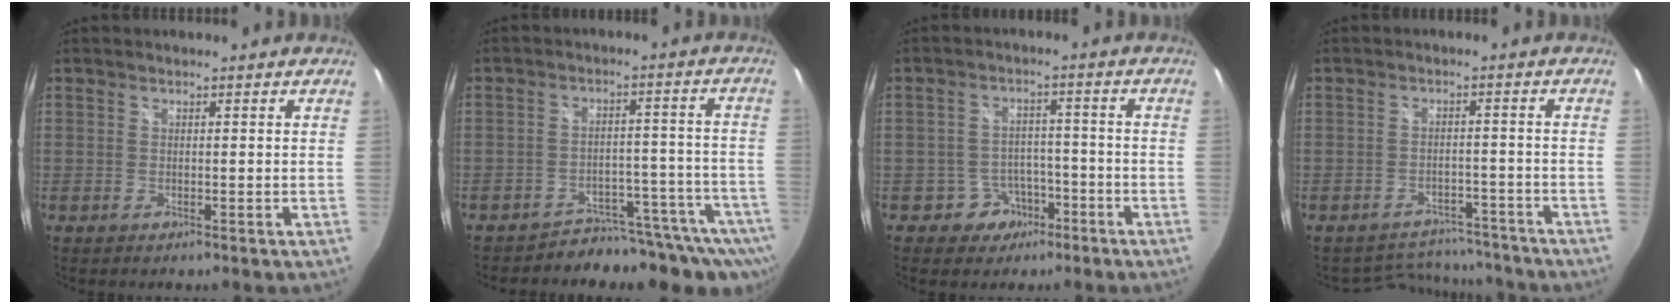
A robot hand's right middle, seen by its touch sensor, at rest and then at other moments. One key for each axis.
{"total": 12.1, "fx": -11.2, "fy": 3.8, "fz": 2.4, "tx": -0.015, "ty": 0.019, "tz": -0.157}
{"total": 5.6, "fx": -3.4, "fy": 4.4, "fz": 0.8, "tx": -0.026, "ty": 0.019, "tz": -0.043}
{"total": 9.3, "fx": -8.4, "fy": 3.8, "fz": 0.9, "tx": -0.025, "ty": 0.023, "tz": -0.106}